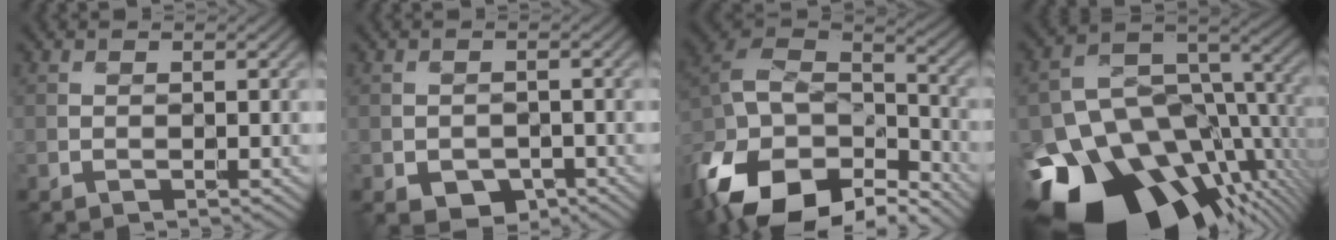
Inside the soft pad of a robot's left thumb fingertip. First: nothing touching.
{"total": 3.7, "force": [-1.9, 2.5, 2.0], "torque": [-0.035, -0.012, -0.029]}
{"total": 18.3, "force": [-12.3, 10.2, 9.1], "torque": [-0.240, -0.047, -0.190]}
{"total": 20.2, "force": [-9.9, 13.1, 11.8], "torque": [-0.227, -0.044, -0.124]}